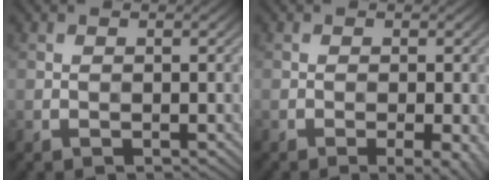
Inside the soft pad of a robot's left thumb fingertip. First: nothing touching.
{"total": 3.2, "force": [-1.2, 0.6, 2.9], "torque": [-0.042, 0.002, -0.017]}